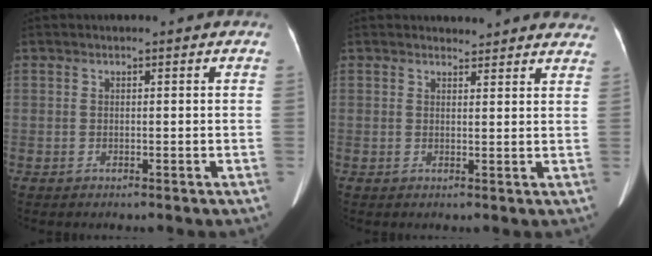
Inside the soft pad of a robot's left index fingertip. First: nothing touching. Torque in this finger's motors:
{"motor_torque": [0.39, -1.37, 0.00, 0.01]}